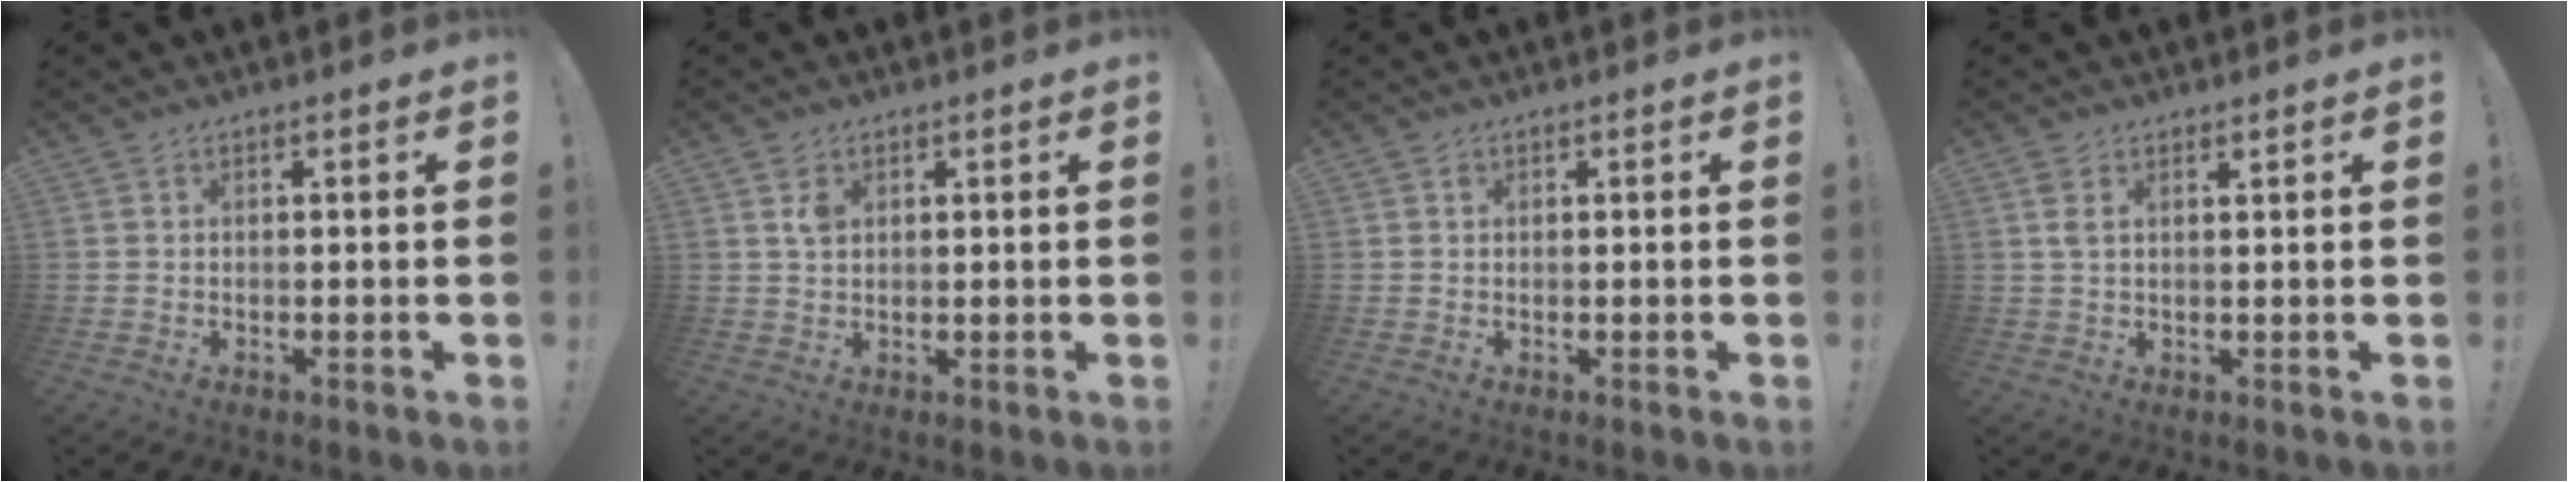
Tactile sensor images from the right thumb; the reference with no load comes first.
{"total": 2.9, "force": [1.4, 1.9, 1.7], "torque": [-0.017, -0.006, 0.021]}
{"total": 0.5, "force": [0.2, 0.5, 0.1], "torque": [0.000, 0.002, 0.004]}
{"total": 2.7, "force": [1.3, 1.2, 2.0], "torque": [-0.040, 0.002, 0.023]}